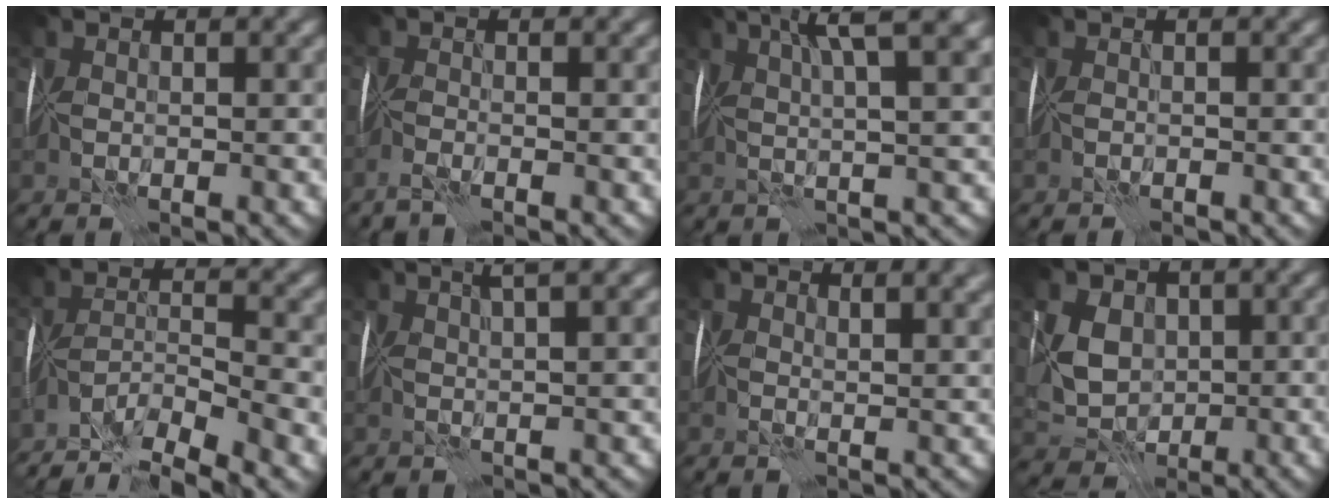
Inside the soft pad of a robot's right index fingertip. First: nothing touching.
{"total": 2.4, "force": [-2.0, -1.3, 0.0], "torque": [0.002, -0.007, -0.044]}
{"total": 5.8, "force": [2.9, 0.2, 5.0], "torque": [-0.070, 0.013, 0.044]}
{"total": 1.5, "force": [-1.4, -0.5, -0.3], "torque": [0.012, -0.012, -0.025]}
{"total": 6.4, "force": [-5.6, -0.3, 3.0], "torque": [-0.035, -0.011, -0.104]}
{"total": 3.0, "force": [1.7, -0.7, 2.4], "torque": [-0.031, 0.002, 0.030]}
{"total": 2.9, "force": [2.1, 0.3, 1.9], "torque": [-0.024, -0.002, 0.039]}
{"total": 3.9, "force": [0.4, 2.9, 2.7], "torque": [-0.052, -0.002, 0.007]}